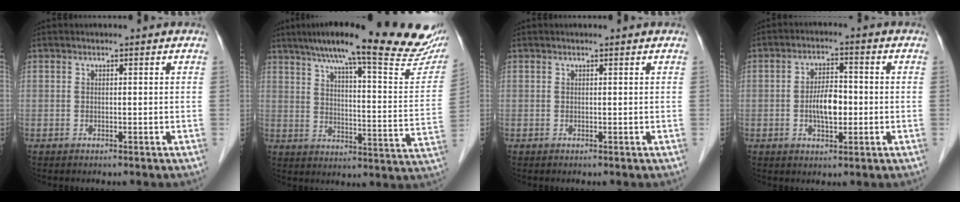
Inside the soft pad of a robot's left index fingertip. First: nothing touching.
{"total": 27.5, "force": [22.5, 2.7, 15.5], "torque": [-0.225, -0.030, 0.284]}
{"total": 0.0}
{"total": 5.4, "force": [-0.8, 2.3, 4.8], "torque": [-0.093, 0.006, -0.015]}